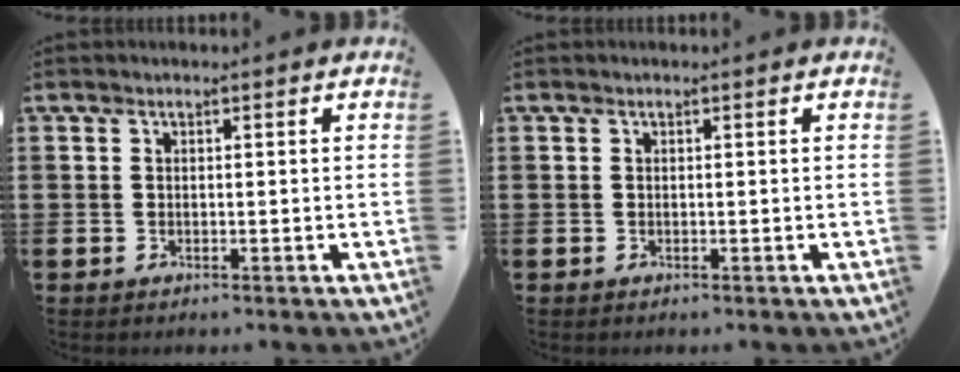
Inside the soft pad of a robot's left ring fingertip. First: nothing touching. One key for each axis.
{"total": 0.0}